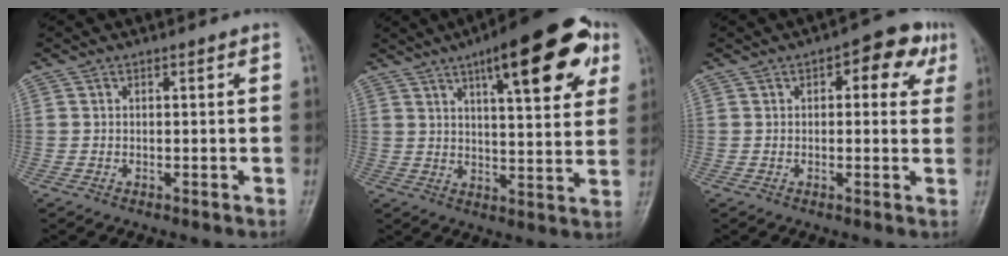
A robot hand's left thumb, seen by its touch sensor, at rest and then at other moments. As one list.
[{"total": 19.2, "force": [9.2, 5.8, 15.8], "torque": [-0.189, -0.015, 0.124]}, {"total": 7.8, "force": [3.0, 4.1, 5.9], "torque": [-0.035, 0.008, 0.026]}]